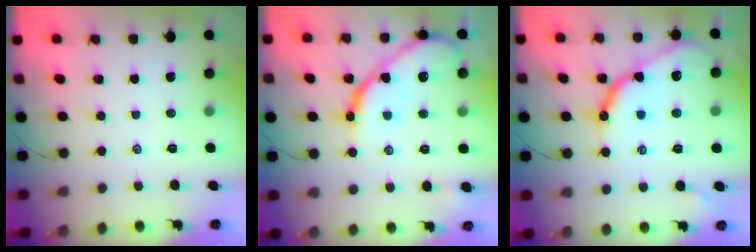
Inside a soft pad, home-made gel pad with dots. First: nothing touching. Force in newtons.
{"total": 13.2, "press": 13.1, "slide": 1.4}
{"total": 13.8, "press": 13.8, "slide": 1.3}